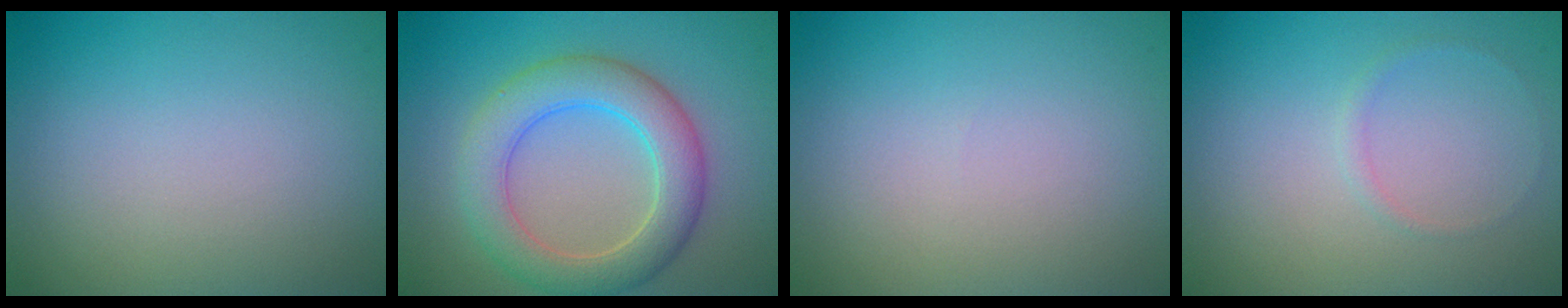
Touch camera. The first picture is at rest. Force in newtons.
{"total": 5.8, "press": 5.8, "slide": 0.2}
{"total": 0.0}
{"total": 0.7, "press": 0.7, "slide": 0.1}